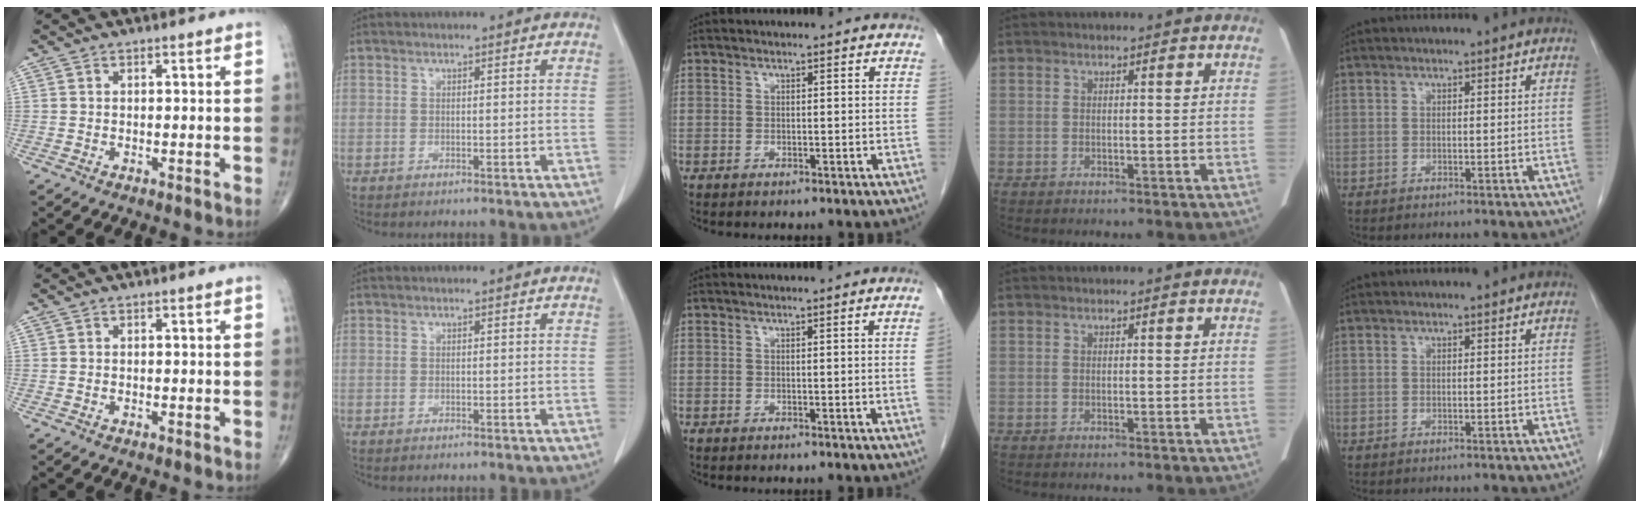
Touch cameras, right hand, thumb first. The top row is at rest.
{"middle": {"total": 1.0, "force": [-0.2, -0.4, 0.9], "torque": [-0.004, 0.002, -0.003]}}